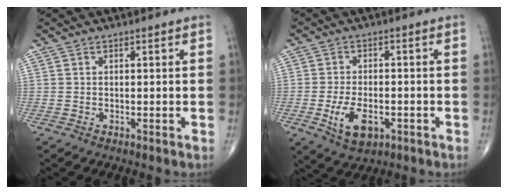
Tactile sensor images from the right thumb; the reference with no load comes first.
{"total": 7.6, "force": [-2.5, 4.2, 5.8], "torque": [-0.101, 0.001, -0.034]}